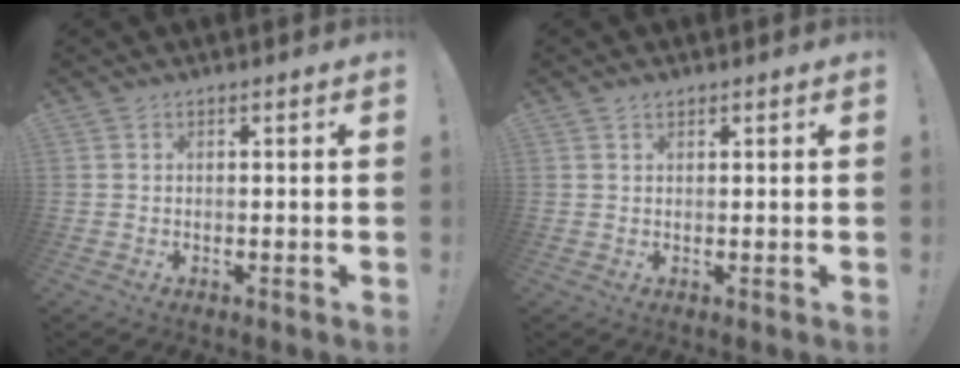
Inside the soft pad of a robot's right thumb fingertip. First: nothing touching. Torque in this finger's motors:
{"motor_torque": [-0.06, -0.03, 0.25, 0.04, 0.00]}